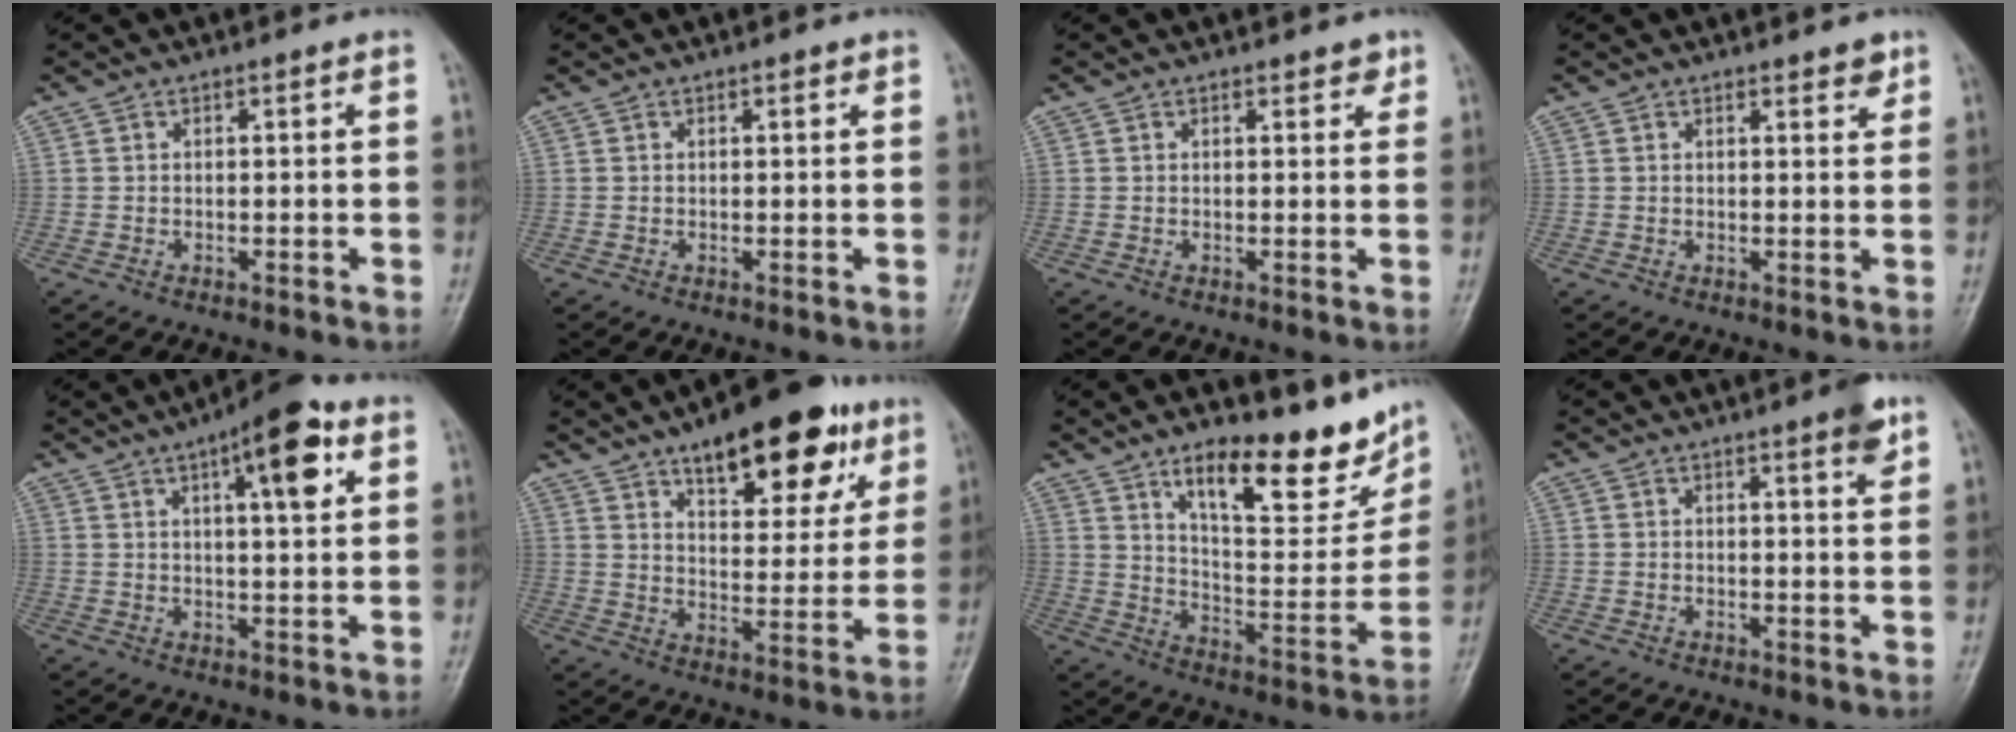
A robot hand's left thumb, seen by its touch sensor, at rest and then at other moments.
{"total": 0.8, "force": [0.5, 0.3, 0.6], "torque": [-0.008, -0.001, 0.007]}
{"total": 2.2, "force": [1.6, 1.0, 1.1], "torque": [0.000, -0.007, 0.016]}
{"total": 2.7, "force": [2.0, 1.0, 1.5], "torque": [-0.009, -0.011, 0.024]}
{"total": 10.9, "force": [4.7, 3.3, 9.3], "torque": [-0.119, -0.006, 0.064]}
{"total": 20.7, "force": [12.0, 8.6, 14.6], "torque": [-0.162, -0.038, 0.176]}
{"total": 20.6, "force": [13.9, 7.4, 13.2], "torque": [-0.138, -0.080, 0.219]}
{"total": 3.9, "force": [2.5, 0.6, 3.0], "torque": [-0.034, -0.013, 0.030]}